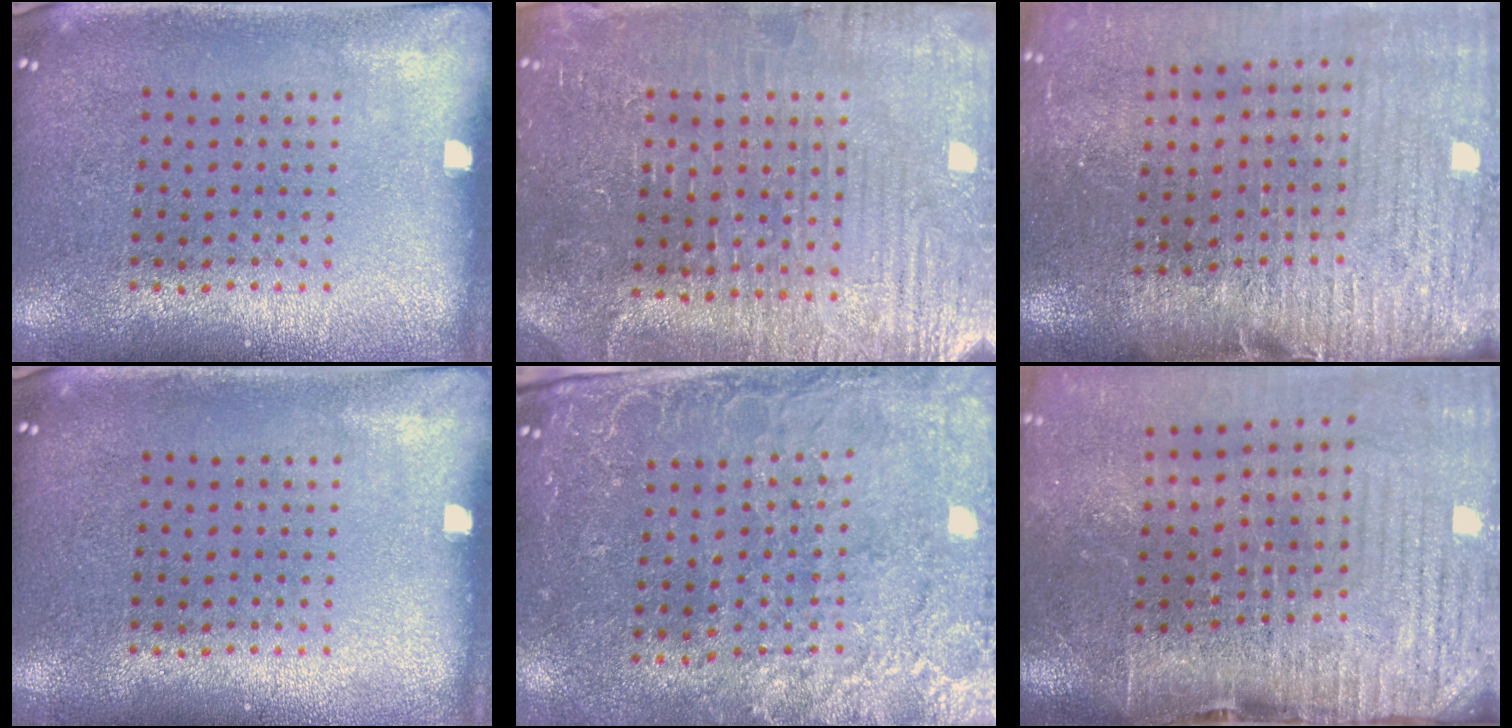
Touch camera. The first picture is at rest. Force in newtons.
{"total": 4.2, "press": 4.0, "slide": 1.0}
{"total": 4.0, "press": 3.6, "slide": 1.9}
{"total": 0.0}
{"total": 3.1, "press": 2.9, "slide": 1.1}
{"total": 4.3, "press": 3.7, "slide": 2.2}